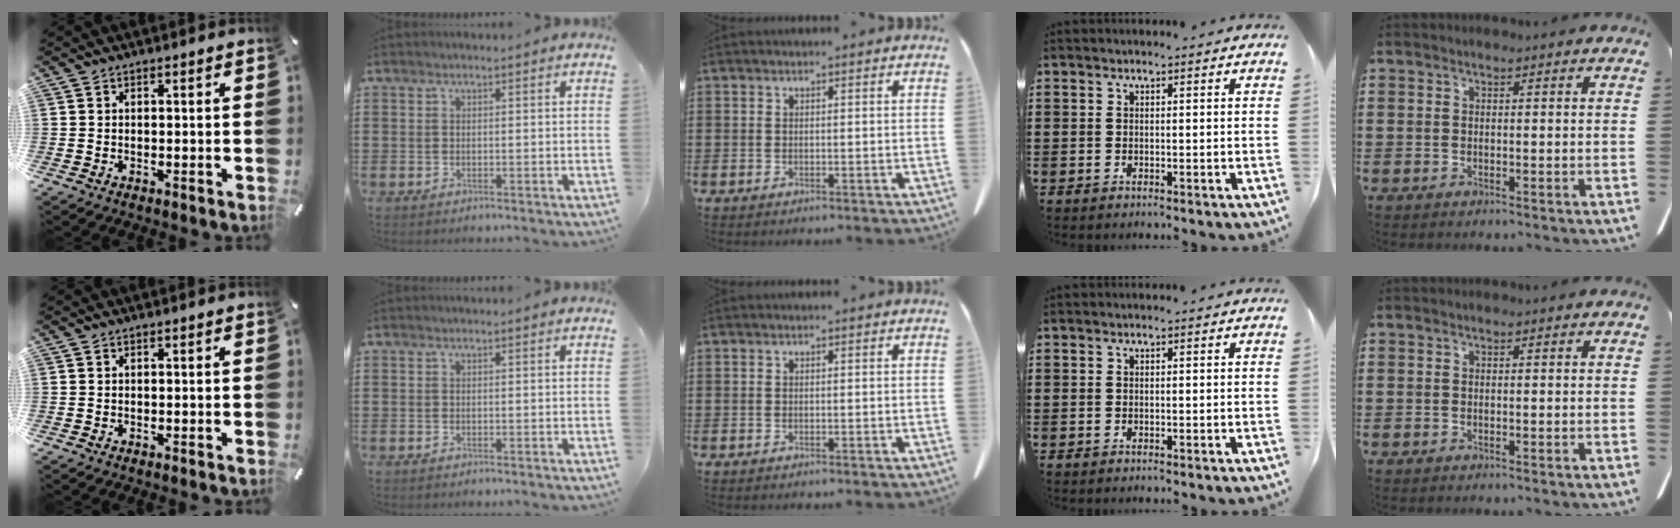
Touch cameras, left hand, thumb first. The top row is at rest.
{}